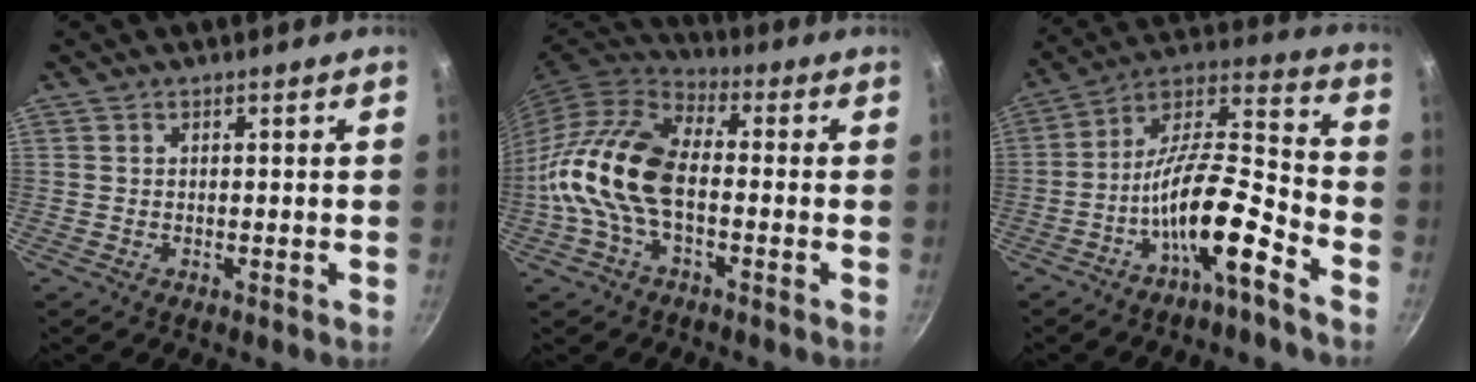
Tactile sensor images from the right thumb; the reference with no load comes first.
{"total": 14.4, "force": [-2.3, 8.0, 11.7], "torque": [-0.216, 0.035, -0.060]}
{"total": 15.7, "force": [-8.1, 4.2, 12.8], "torque": [-0.218, 0.073, -0.152]}